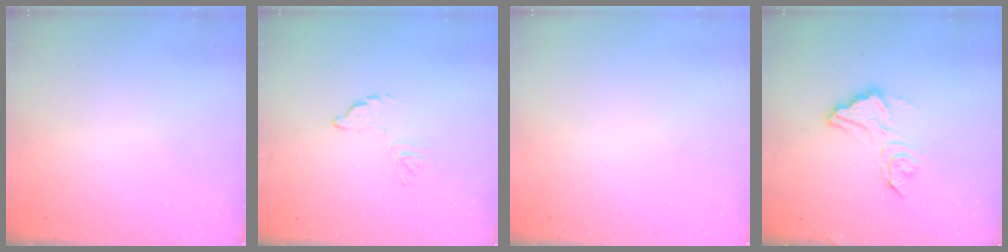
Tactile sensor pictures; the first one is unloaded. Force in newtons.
{"total": 6.3, "press": 6.3, "slide": 0.4}
{"total": 0.0}
{"total": 12.4, "press": 12.4, "slide": 0.8}